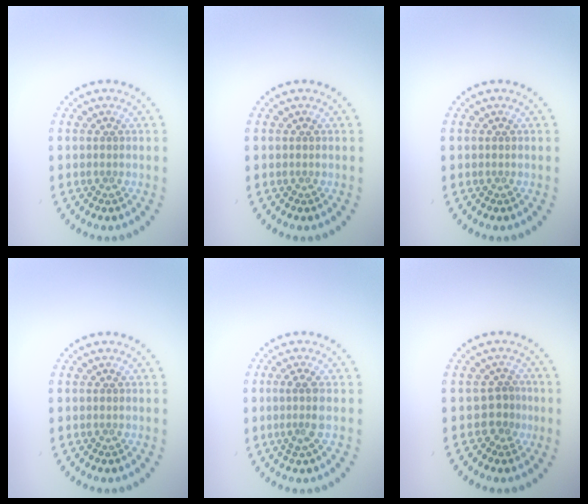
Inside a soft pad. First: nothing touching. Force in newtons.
{"total": 0.0}
{"total": 0.0}
{"total": 0.0}
{"total": 2.1, "press": 1.7, "slide": 1.2}
{"total": 1.8, "press": 1.4, "slide": 1.1}